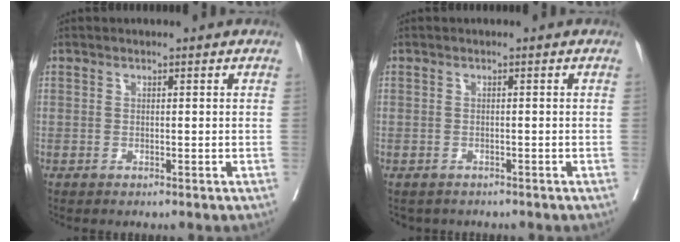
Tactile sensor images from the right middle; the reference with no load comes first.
{"total": 2.2, "force": [-1.9, 1.1, 0.2], "torque": [-0.010, -0.002, -0.027]}